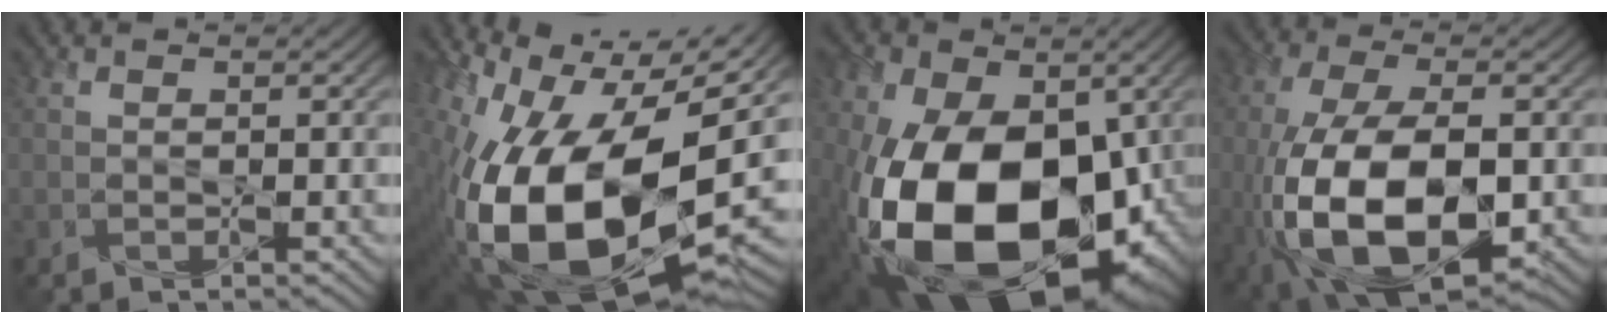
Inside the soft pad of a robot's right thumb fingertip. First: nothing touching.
{"total": 20.5, "force": [-2.3, 11.2, 17.1], "torque": [-0.342, -0.035, -0.033]}
{"total": 23.0, "force": [-4.6, 14.5, 17.3], "torque": [-0.342, -0.063, -0.057]}
{"total": 15.8, "force": [-4.4, 7.7, 13.1], "torque": [-0.286, -0.021, -0.079]}